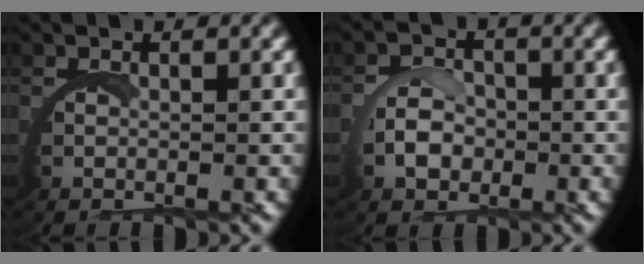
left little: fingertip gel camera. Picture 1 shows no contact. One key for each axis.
{"total": 2.0, "fx": 0.0, "fy": 1.7, "fz": 1.2, "tx": -0.024, "ty": -0.001, "tz": -0.004}